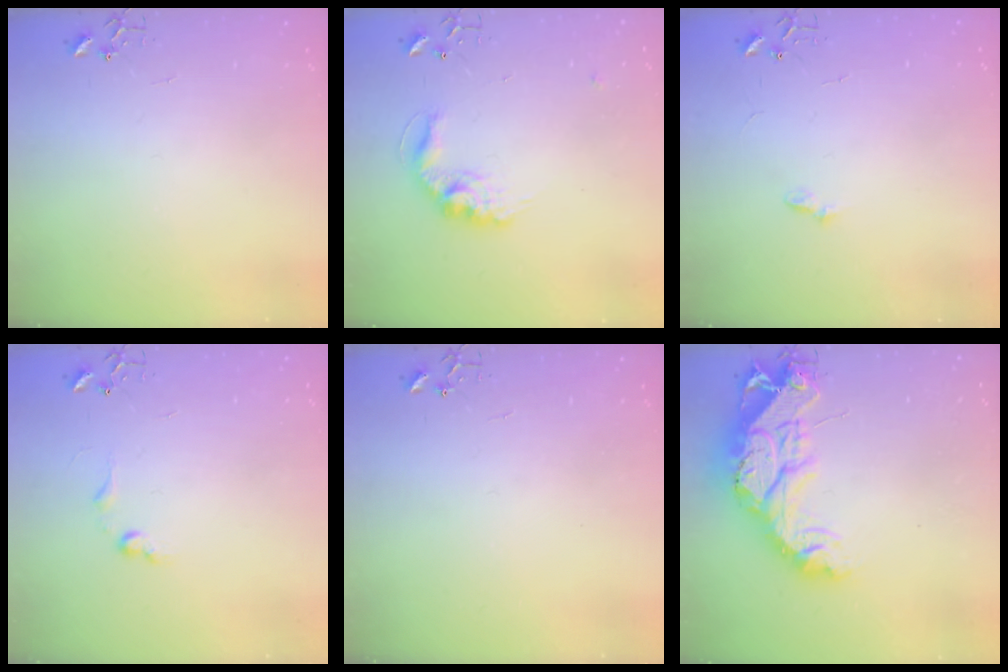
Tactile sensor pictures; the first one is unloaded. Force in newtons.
{"total": 12.7, "press": 12.7, "slide": 0.6}
{"total": 5.0, "press": 4.9, "slide": 0.6}
{"total": 6.8, "press": 6.8, "slide": 0.9}
{"total": 0.0}
{"total": 22.4, "press": 22.3, "slide": 2.3}